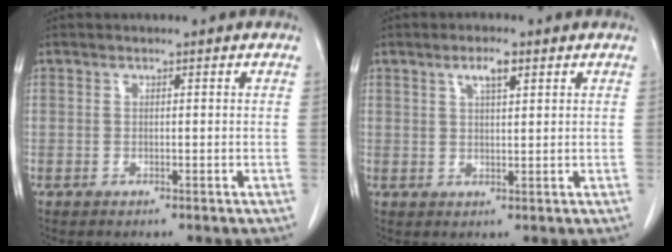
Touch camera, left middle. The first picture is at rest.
{"total": 3.2, "force": [1.8, 0.7, 2.6], "torque": [-0.049, 0.002, 0.032]}